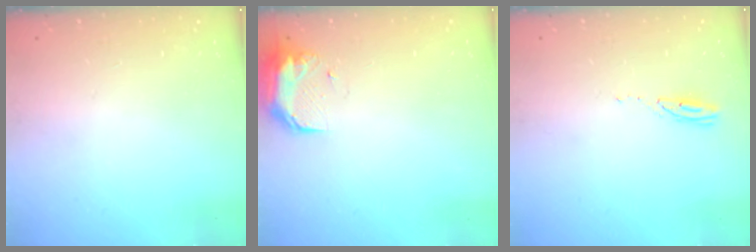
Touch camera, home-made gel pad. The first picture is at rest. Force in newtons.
{"total": 9.1, "press": 9.0, "slide": 1.5}
{"total": 3.0, "press": 3.0, "slide": 0.1}